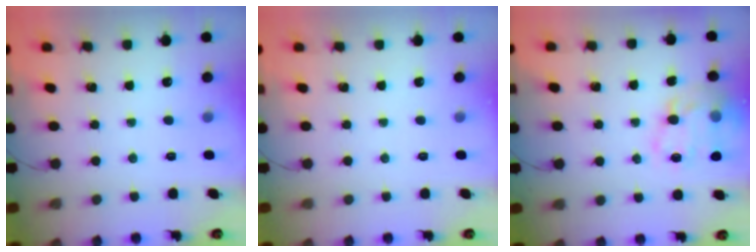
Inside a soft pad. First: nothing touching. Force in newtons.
{"total": 0.0}
{"total": 17.9, "press": 17.8, "slide": 1.7}